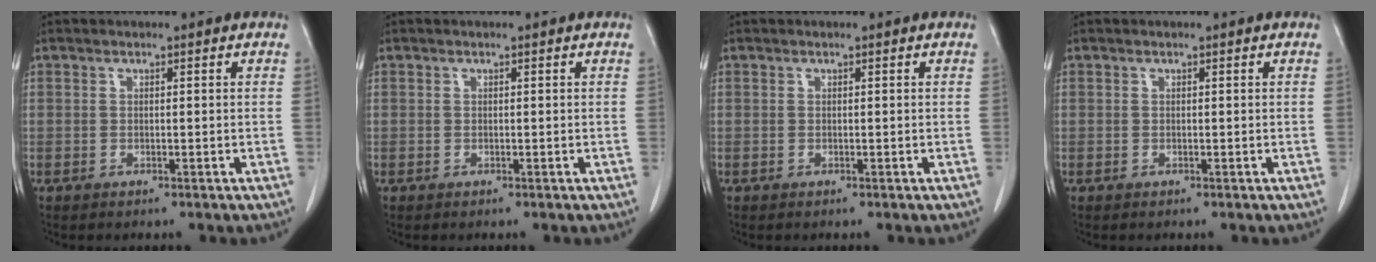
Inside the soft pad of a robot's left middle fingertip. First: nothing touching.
{"total": 0.0}
{"total": 0.0}
{"total": 0.0}